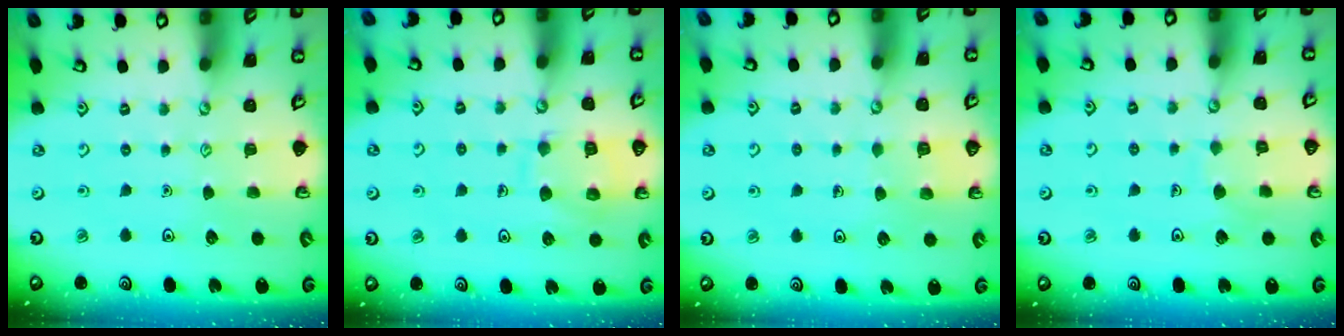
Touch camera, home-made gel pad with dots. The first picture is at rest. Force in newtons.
{"total": 11.0, "press": 11.0, "slide": 0.9}
{"total": 2.8, "press": 2.8, "slide": 0.3}
{"total": 5.4, "press": 5.4, "slide": 0.5}